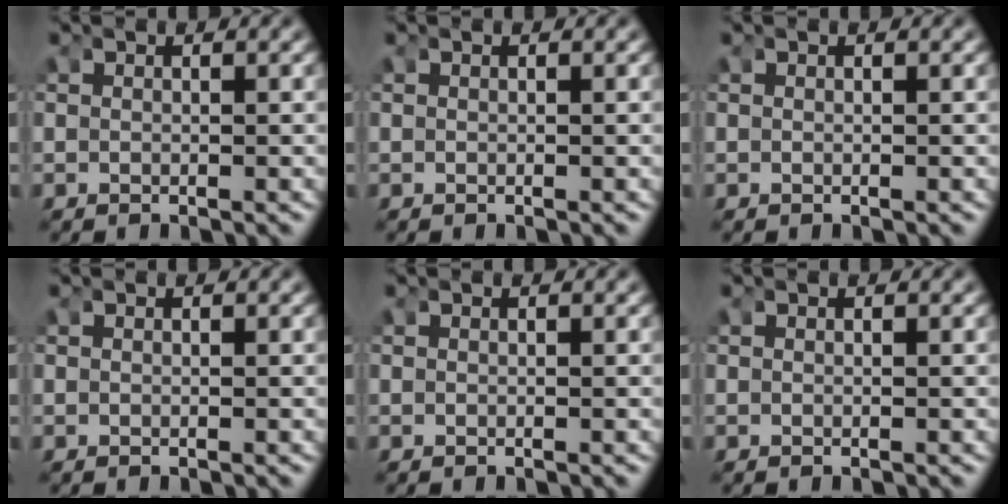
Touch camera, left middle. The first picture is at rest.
{"total": 0.0}
{"total": 0.0}
{"total": 0.0}
{"total": 0.0}
{"total": 0.0}